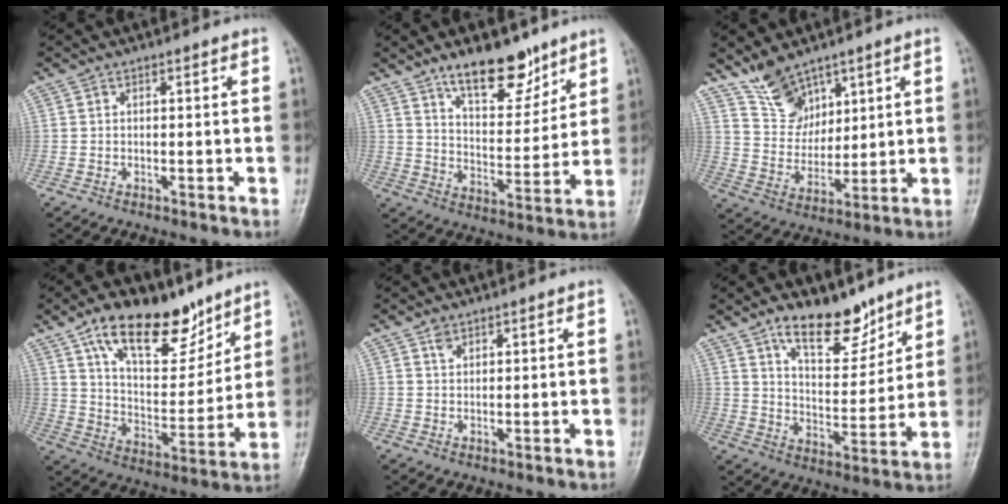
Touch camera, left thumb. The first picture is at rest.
{"total": 12.8, "force": [9.2, 5.5, 7.0], "torque": [-0.071, -0.068, 0.155]}
{"total": 8.5, "force": [6.5, 4.9, 2.5], "torque": [-0.018, -0.047, 0.136]}
{"total": 19.5, "force": [12.4, 9.4, 11.8], "torque": [-0.141, -0.062, 0.214]}
{"total": 1.7, "force": [1.1, 1.0, 0.7], "torque": [-0.004, -0.005, 0.021]}
{"total": 12.5, "force": [8.9, 5.6, 6.8], "torque": [-0.074, -0.067, 0.154]}